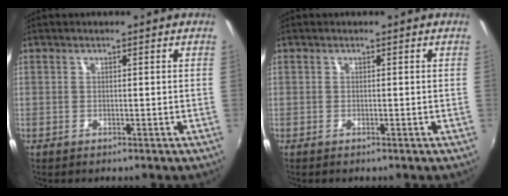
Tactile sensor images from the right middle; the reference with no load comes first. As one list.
[{"total": 0.0}]